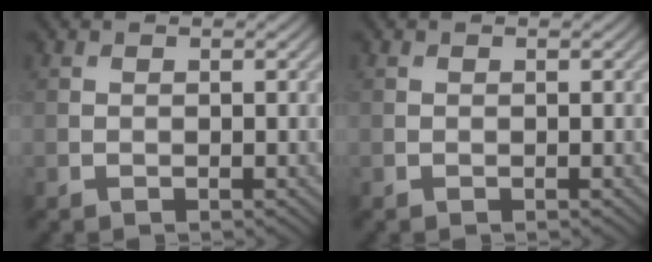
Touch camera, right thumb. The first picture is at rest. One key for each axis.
{"total": 0.0}